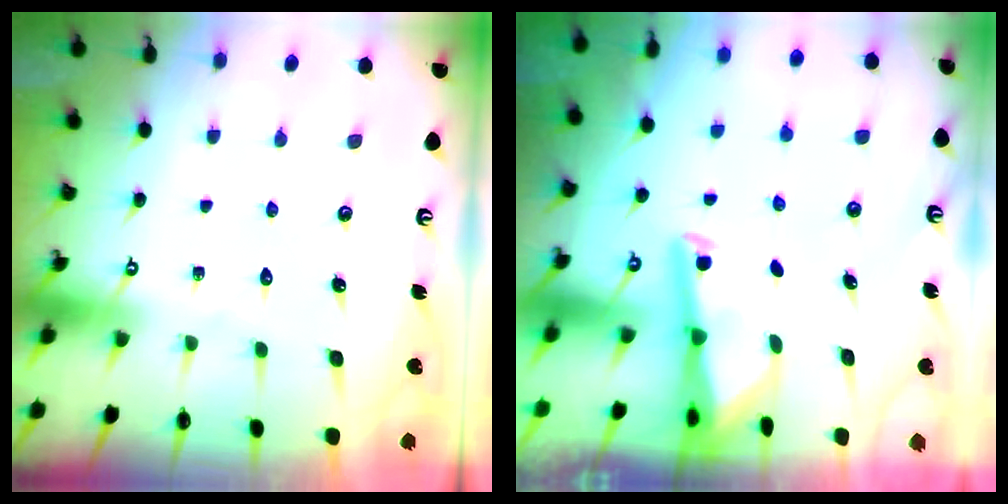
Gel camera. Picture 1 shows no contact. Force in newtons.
{"total": 4.0, "press": 3.9, "slide": 0.6}